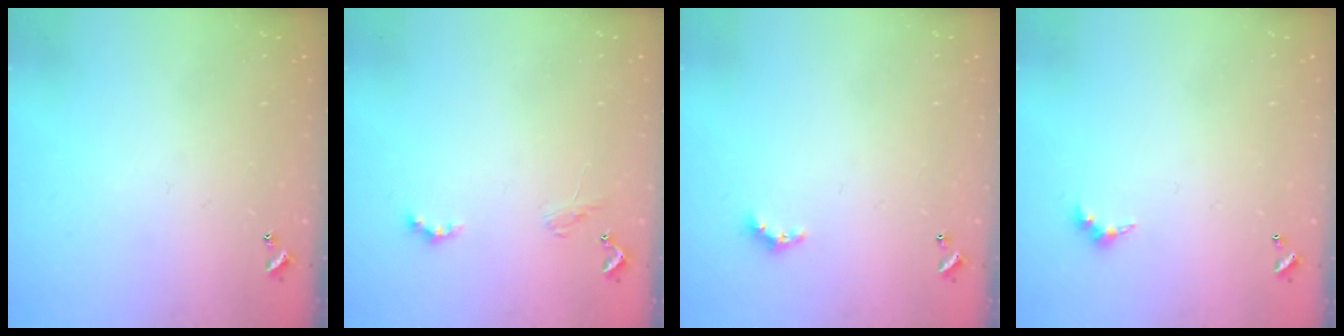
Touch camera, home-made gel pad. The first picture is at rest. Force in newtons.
{"total": 1.1, "press": 1.1, "slide": 0.4}
{"total": 2.8, "press": 2.7, "slide": 0.6}
{"total": 3.0, "press": 2.9, "slide": 0.5}